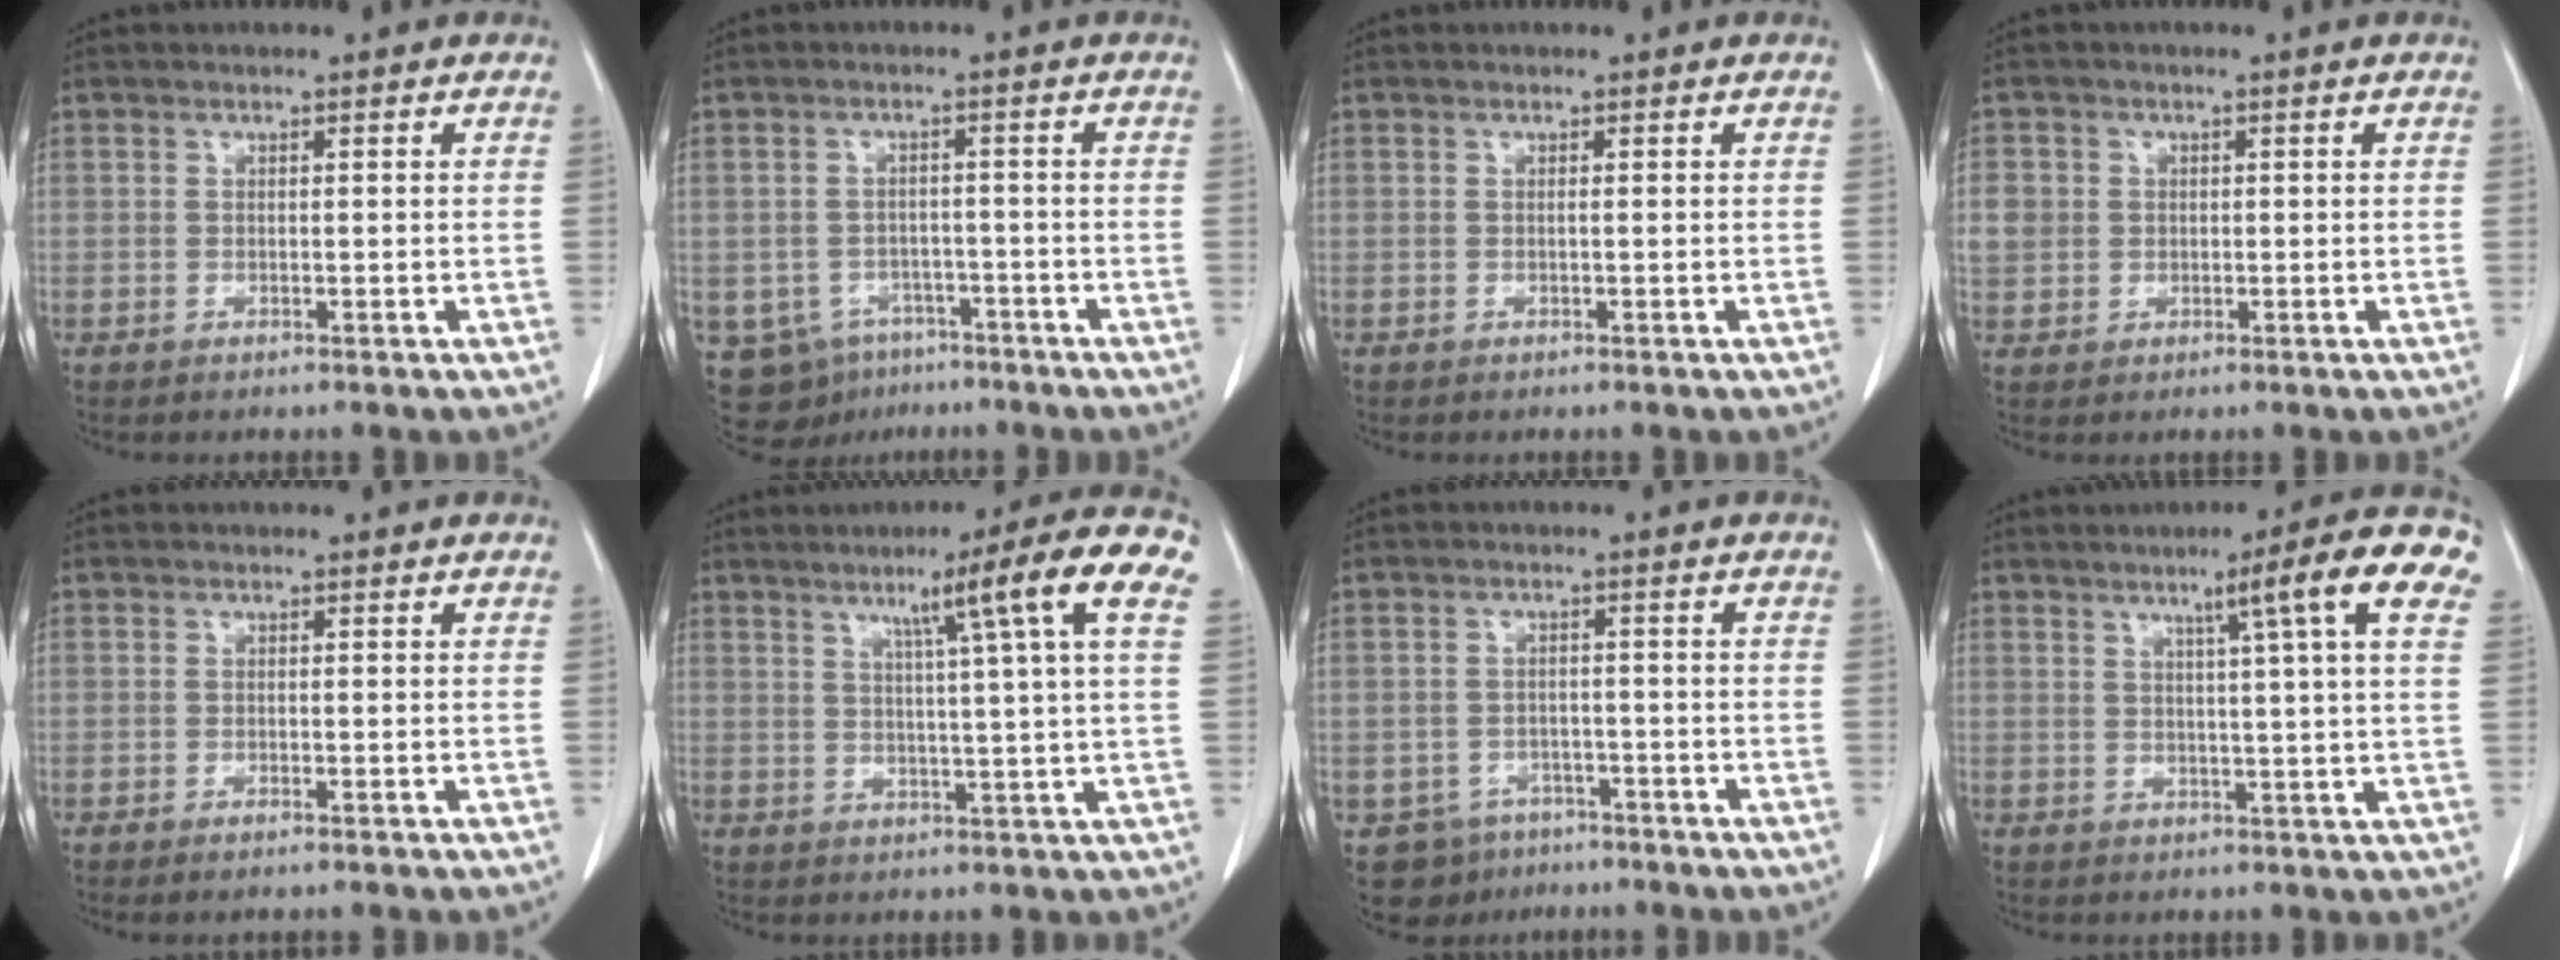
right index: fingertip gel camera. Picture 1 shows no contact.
{"total": 8.0, "force": [-4.3, 6.4, 2.0], "torque": [-0.040, 0.009, -0.054]}
{"total": 0.0}
{"total": 5.4, "force": [0.9, 5.1, 1.4], "torque": [-0.040, 0.012, 0.023]}
{"total": 0.5, "force": [-0.3, 0.1, 0.4], "torque": [-0.006, -0.001, -0.005]}
{"total": 12.6, "force": [5.6, -1.4, 11.2], "torque": [-0.158, 0.011, 0.072]}
{"total": 6.0, "force": [-3.5, 4.8, 0.7], "torque": [-0.007, 0.009, -0.045]}
{"total": 11.5, "force": [5.4, -0.6, 10.1], "torque": [-0.139, 0.007, 0.061]}